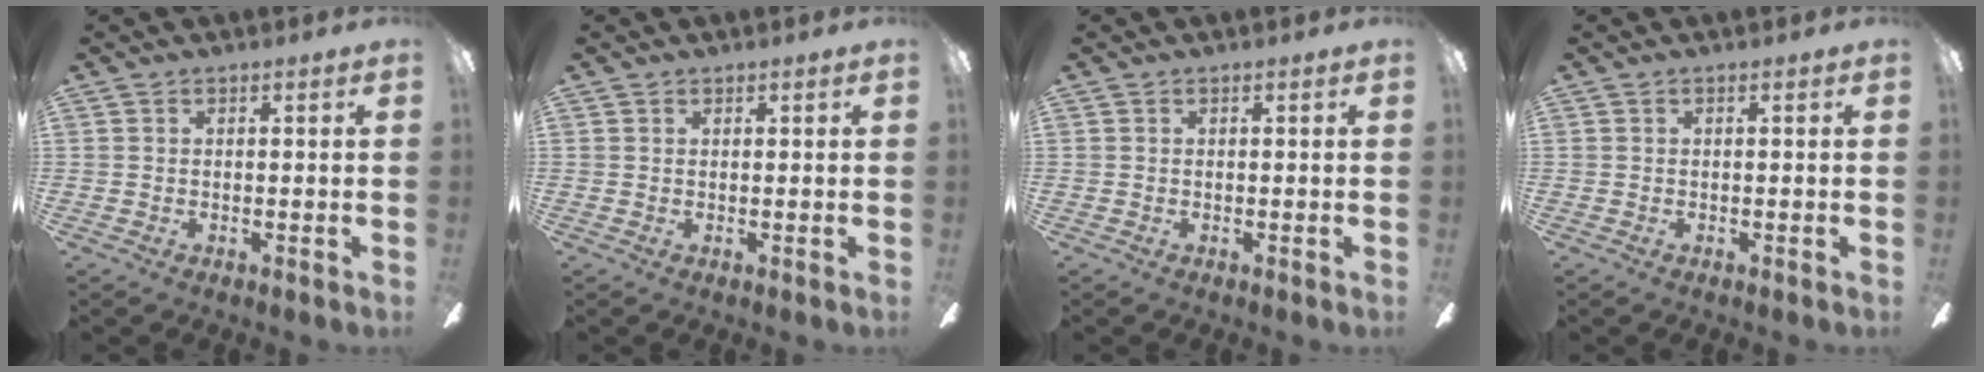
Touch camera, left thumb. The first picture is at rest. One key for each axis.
{"total": 0.6, "fx": 0.6, "fy": 0.3, "fz": 0.0, "tx": -0.001, "ty": 0.001, "tz": 0.010}
{"total": 0.0}
{"total": 0.0}